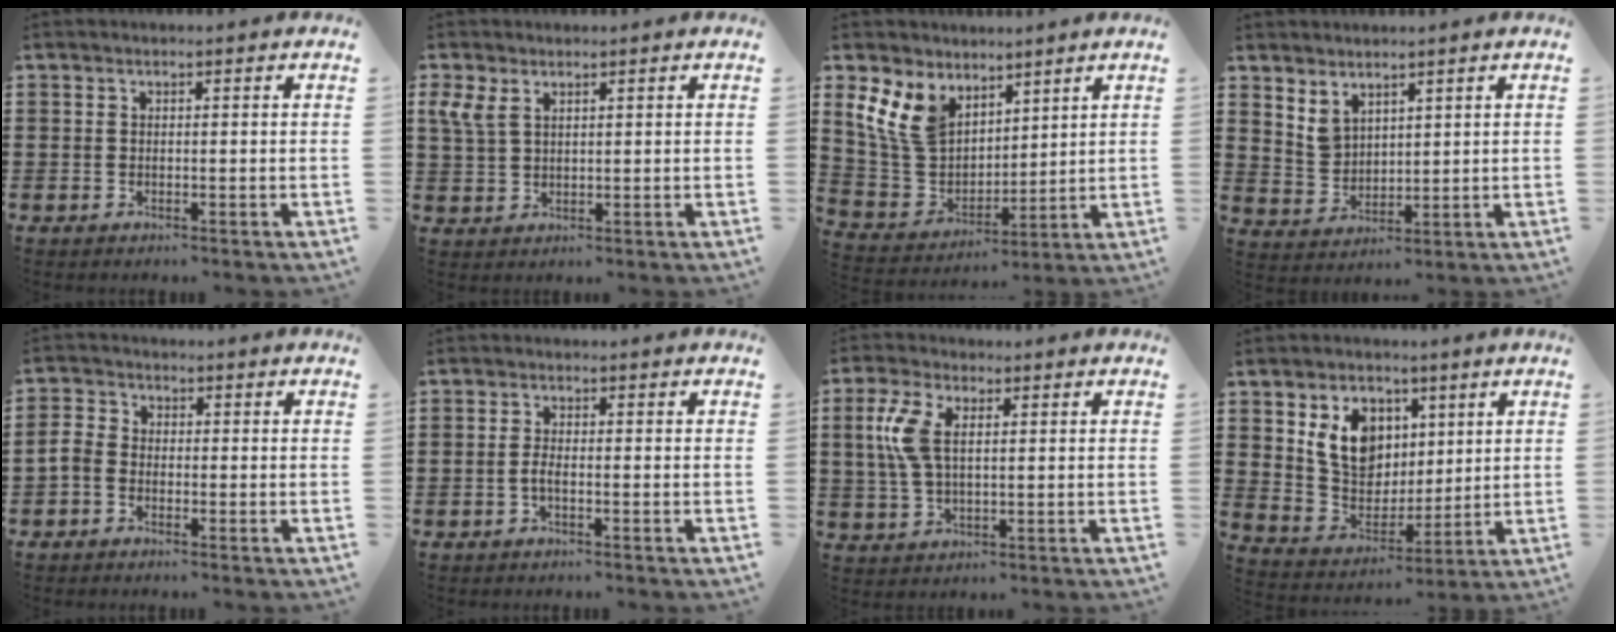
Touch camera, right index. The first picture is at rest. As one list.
[{"total": 3.7, "force": [1.9, 2.0, 2.5], "torque": [-0.066, 0.002, 0.033]}, {"total": 9.3, "force": [5.3, 6.4, 4.1], "torque": [-0.135, -0.017, 0.101]}, {"total": 3.8, "force": [3.1, 2.0, 0.6], "torque": [-0.025, -0.001, 0.062]}, {"total": 2.5, "force": [-1.7, 1.4, 1.1], "torque": [-0.038, 0.000, -0.039]}, {"total": 1.8, "force": [-0.7, 0.4, 1.6], "torque": [-0.044, -0.005, -0.018]}, {"total": 6.8, "force": [1.5, 3.4, 5.7], "torque": [-0.142, 0.004, 0.019]}, {"total": 9.1, "force": [3.6, 7.2, 4.2], "torque": [-0.098, 0.011, 0.068]}]